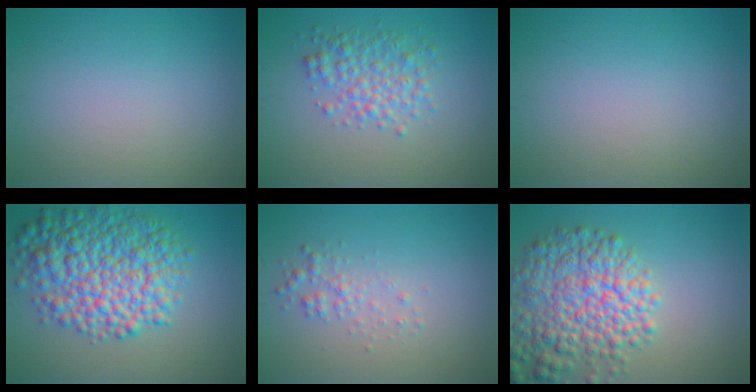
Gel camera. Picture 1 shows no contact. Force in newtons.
{"total": 3.4, "press": 3.4, "slide": 0.0}
{"total": 0.0}
{"total": 9.7, "press": 9.7, "slide": 0.2}
{"total": 1.6, "press": 1.6, "slide": 0.0}
{"total": 8.2, "press": 8.2, "slide": 0.4}